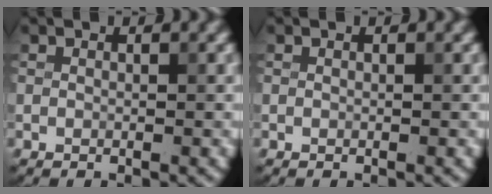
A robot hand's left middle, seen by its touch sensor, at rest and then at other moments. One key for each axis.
{"total": 0.0}